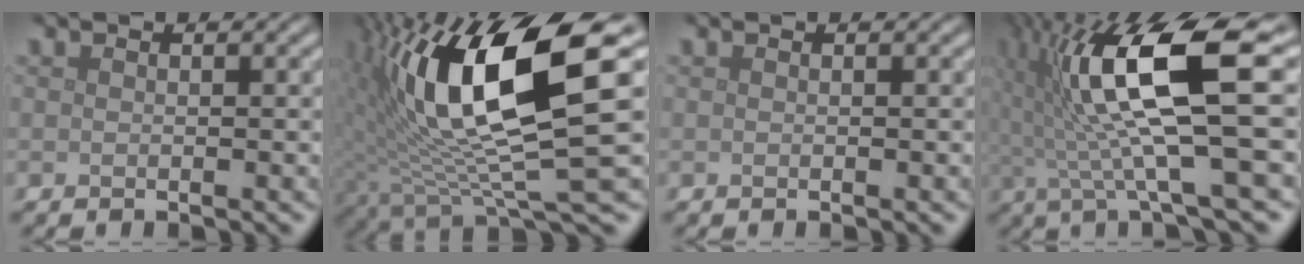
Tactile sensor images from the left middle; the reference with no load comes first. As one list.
[{"total": 13.9, "force": [3.1, 4.3, 12.9], "torque": [-0.226, -0.006, 0.059]}, {"total": 0.0}, {"total": 11.9, "force": [2.1, 2.8, 11.3], "torque": [-0.197, 0.007, 0.040]}]